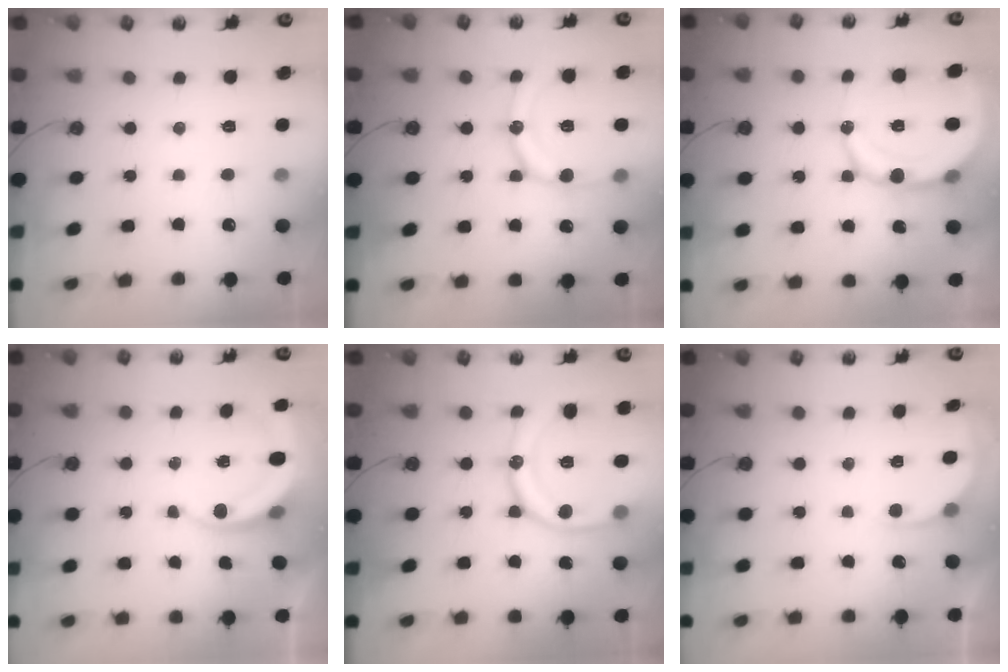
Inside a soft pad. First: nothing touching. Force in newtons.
{"total": 15.0, "press": 14.7, "slide": 2.9}
{"total": 15.3, "press": 15.0, "slide": 2.9}
{"total": 5.3, "press": 5.2, "slide": 0.3}
{"total": 18.0, "press": 18.0, "slide": 1.7}
{"total": 2.4, "press": 2.2, "slide": 0.9}